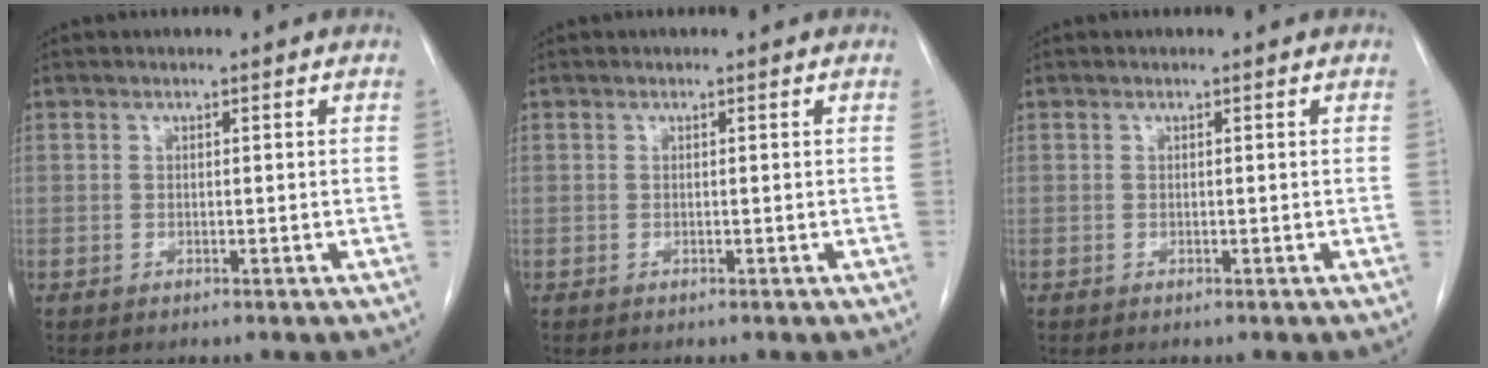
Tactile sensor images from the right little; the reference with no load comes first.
{"total": 0.0}
{"total": 0.0}